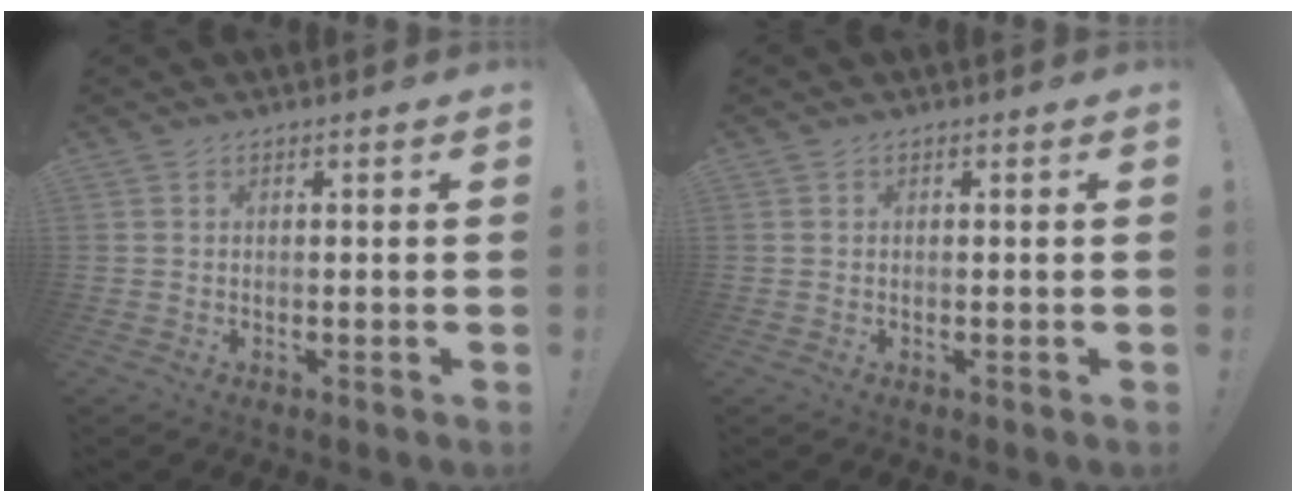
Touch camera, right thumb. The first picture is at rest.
{"total": 0.0}